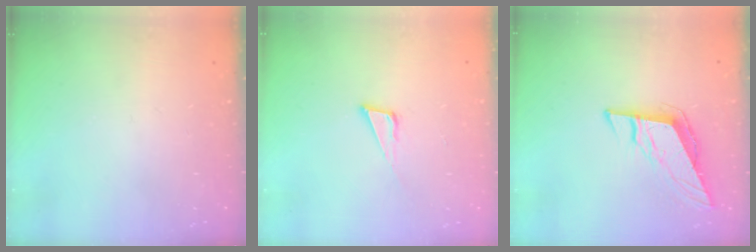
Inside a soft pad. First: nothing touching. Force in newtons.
{"total": 6.4, "press": 5.8, "slide": 2.6}
{"total": 10.2, "press": 10.0, "slide": 1.6}